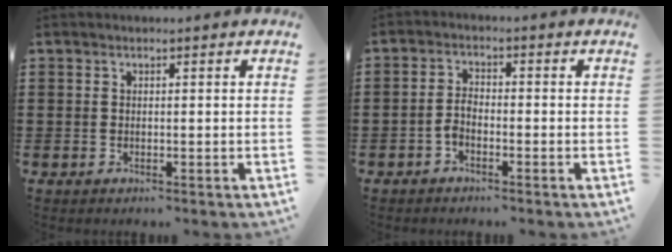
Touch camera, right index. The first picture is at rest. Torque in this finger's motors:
{"motor_torque": [1.13, 1.01, 0.05, 0.06]}